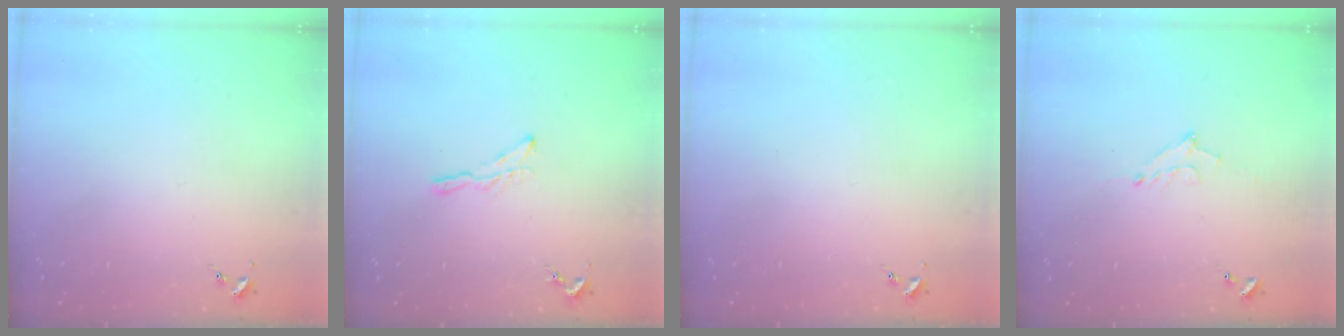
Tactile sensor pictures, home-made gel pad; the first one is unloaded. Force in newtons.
{"total": 5.4, "press": 5.4, "slide": 0.3}
{"total": 0.0}
{"total": 6.2, "press": 6.1, "slide": 0.9}